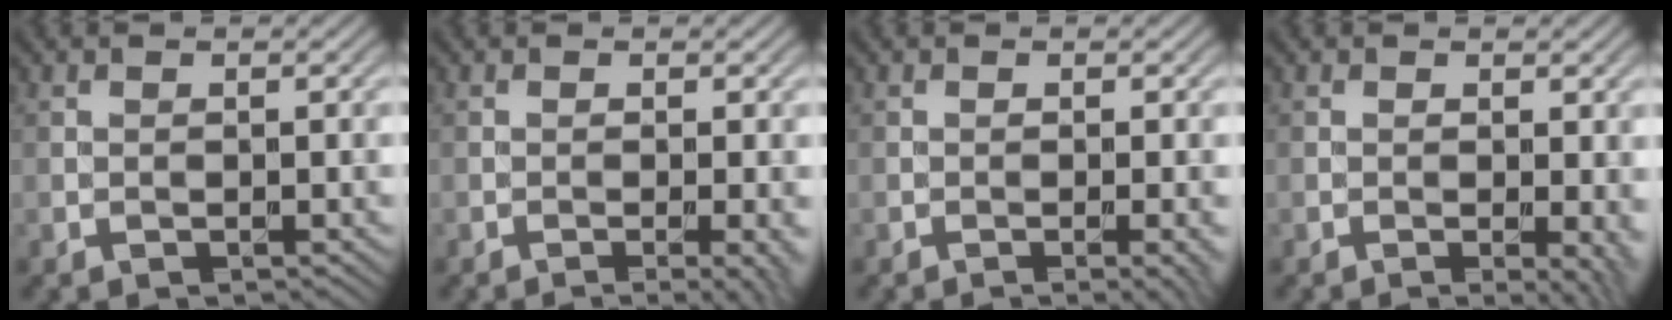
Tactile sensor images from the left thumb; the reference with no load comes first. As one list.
[{"total": 3.0, "force": [-0.9, 0.5, 2.9], "torque": [-0.043, -0.002, -0.015]}, {"total": 2.1, "force": [-0.7, 0.3, 2.0], "torque": [-0.029, 0.000, -0.014]}, {"total": 3.2, "force": [-0.4, 0.7, 3.1], "torque": [-0.042, -0.007, -0.007]}]